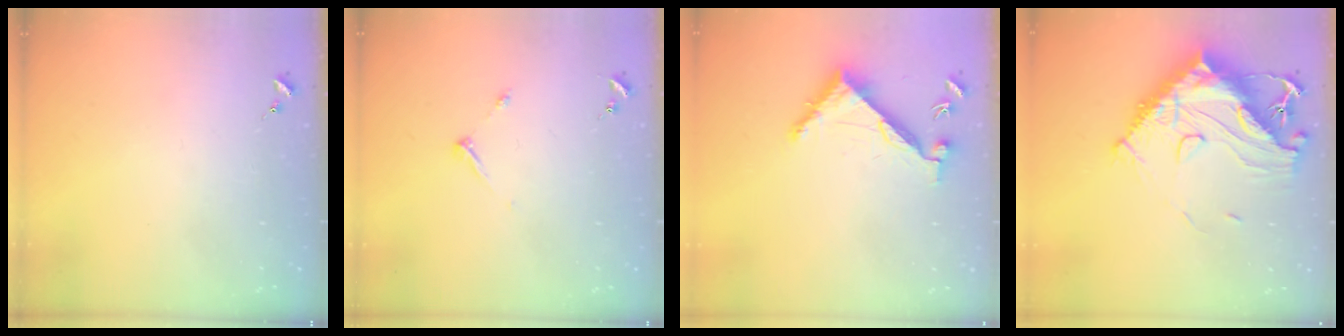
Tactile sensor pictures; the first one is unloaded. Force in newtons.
{"total": 4.8, "press": 4.8, "slide": 0.6}
{"total": 6.9, "press": 6.9, "slide": 0.3}
{"total": 20.5, "press": 20.4, "slide": 1.8}